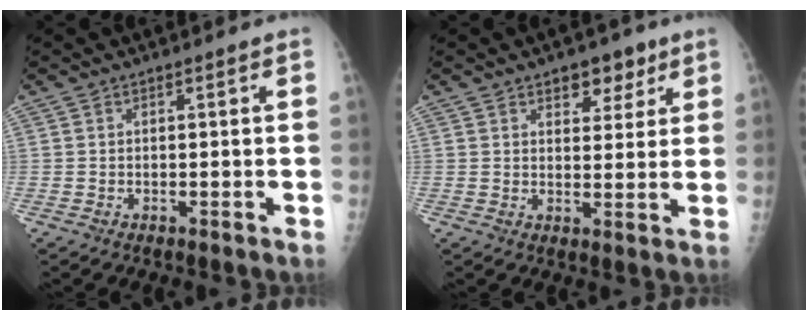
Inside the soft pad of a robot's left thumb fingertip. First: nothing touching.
{"total": 6.0, "force": [3.7, 3.6, 3.1], "torque": [-0.009, -0.017, 0.051]}